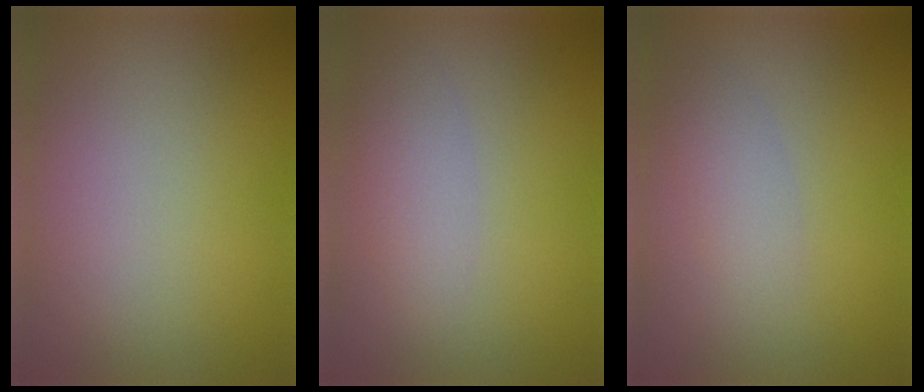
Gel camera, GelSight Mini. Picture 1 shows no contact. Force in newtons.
{"total": 2.5, "press": 2.5, "slide": 0.2}
{"total": 2.1, "press": 2.1, "slide": 0.0}